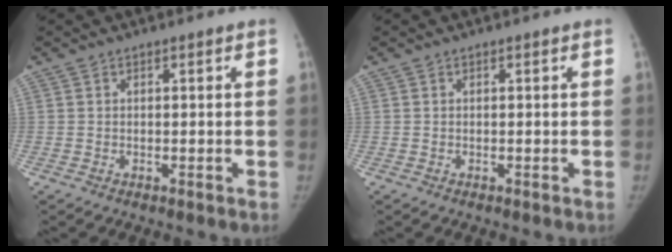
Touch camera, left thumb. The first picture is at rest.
{"total": 0.0}